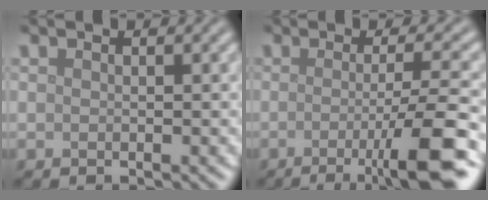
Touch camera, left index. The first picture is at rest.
{"total": 8.3, "force": [-2.5, 1.6, 7.8], "torque": [-0.102, -0.006, -0.044]}